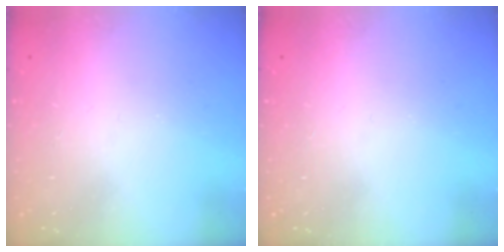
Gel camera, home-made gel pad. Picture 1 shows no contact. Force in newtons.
{"total": 0.0}